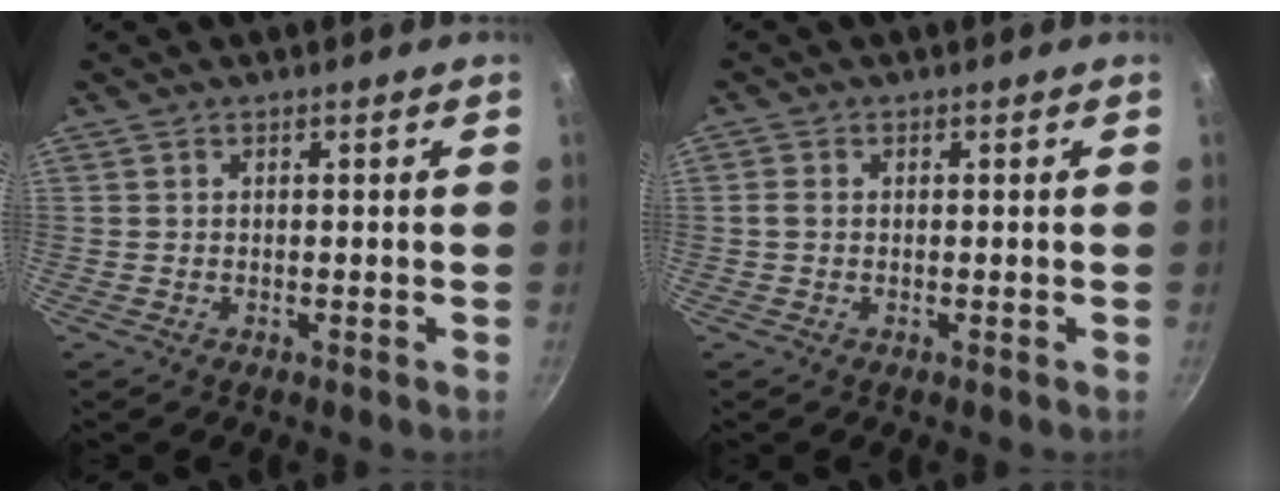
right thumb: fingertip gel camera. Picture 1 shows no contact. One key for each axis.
{"total": 1.3, "fx": 0.0, "fy": 1.0, "fz": 0.9, "tx": -0.020, "ty": 0.004, "tz": -0.003}